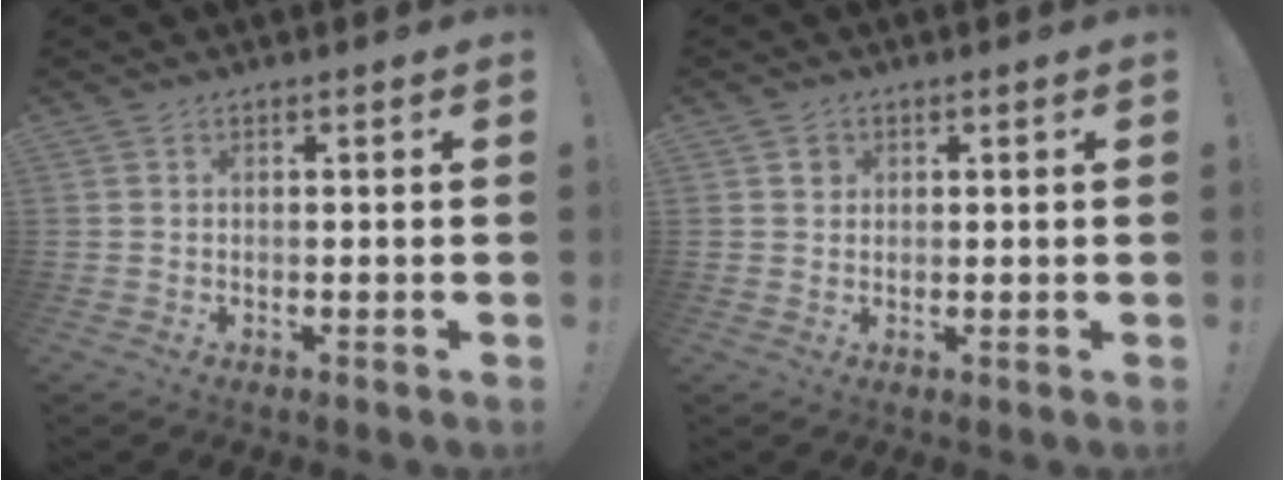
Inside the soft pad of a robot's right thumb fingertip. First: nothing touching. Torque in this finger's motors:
{"motor_torque": [0.07, 0.03, 0.28, -0.20, -0.02]}